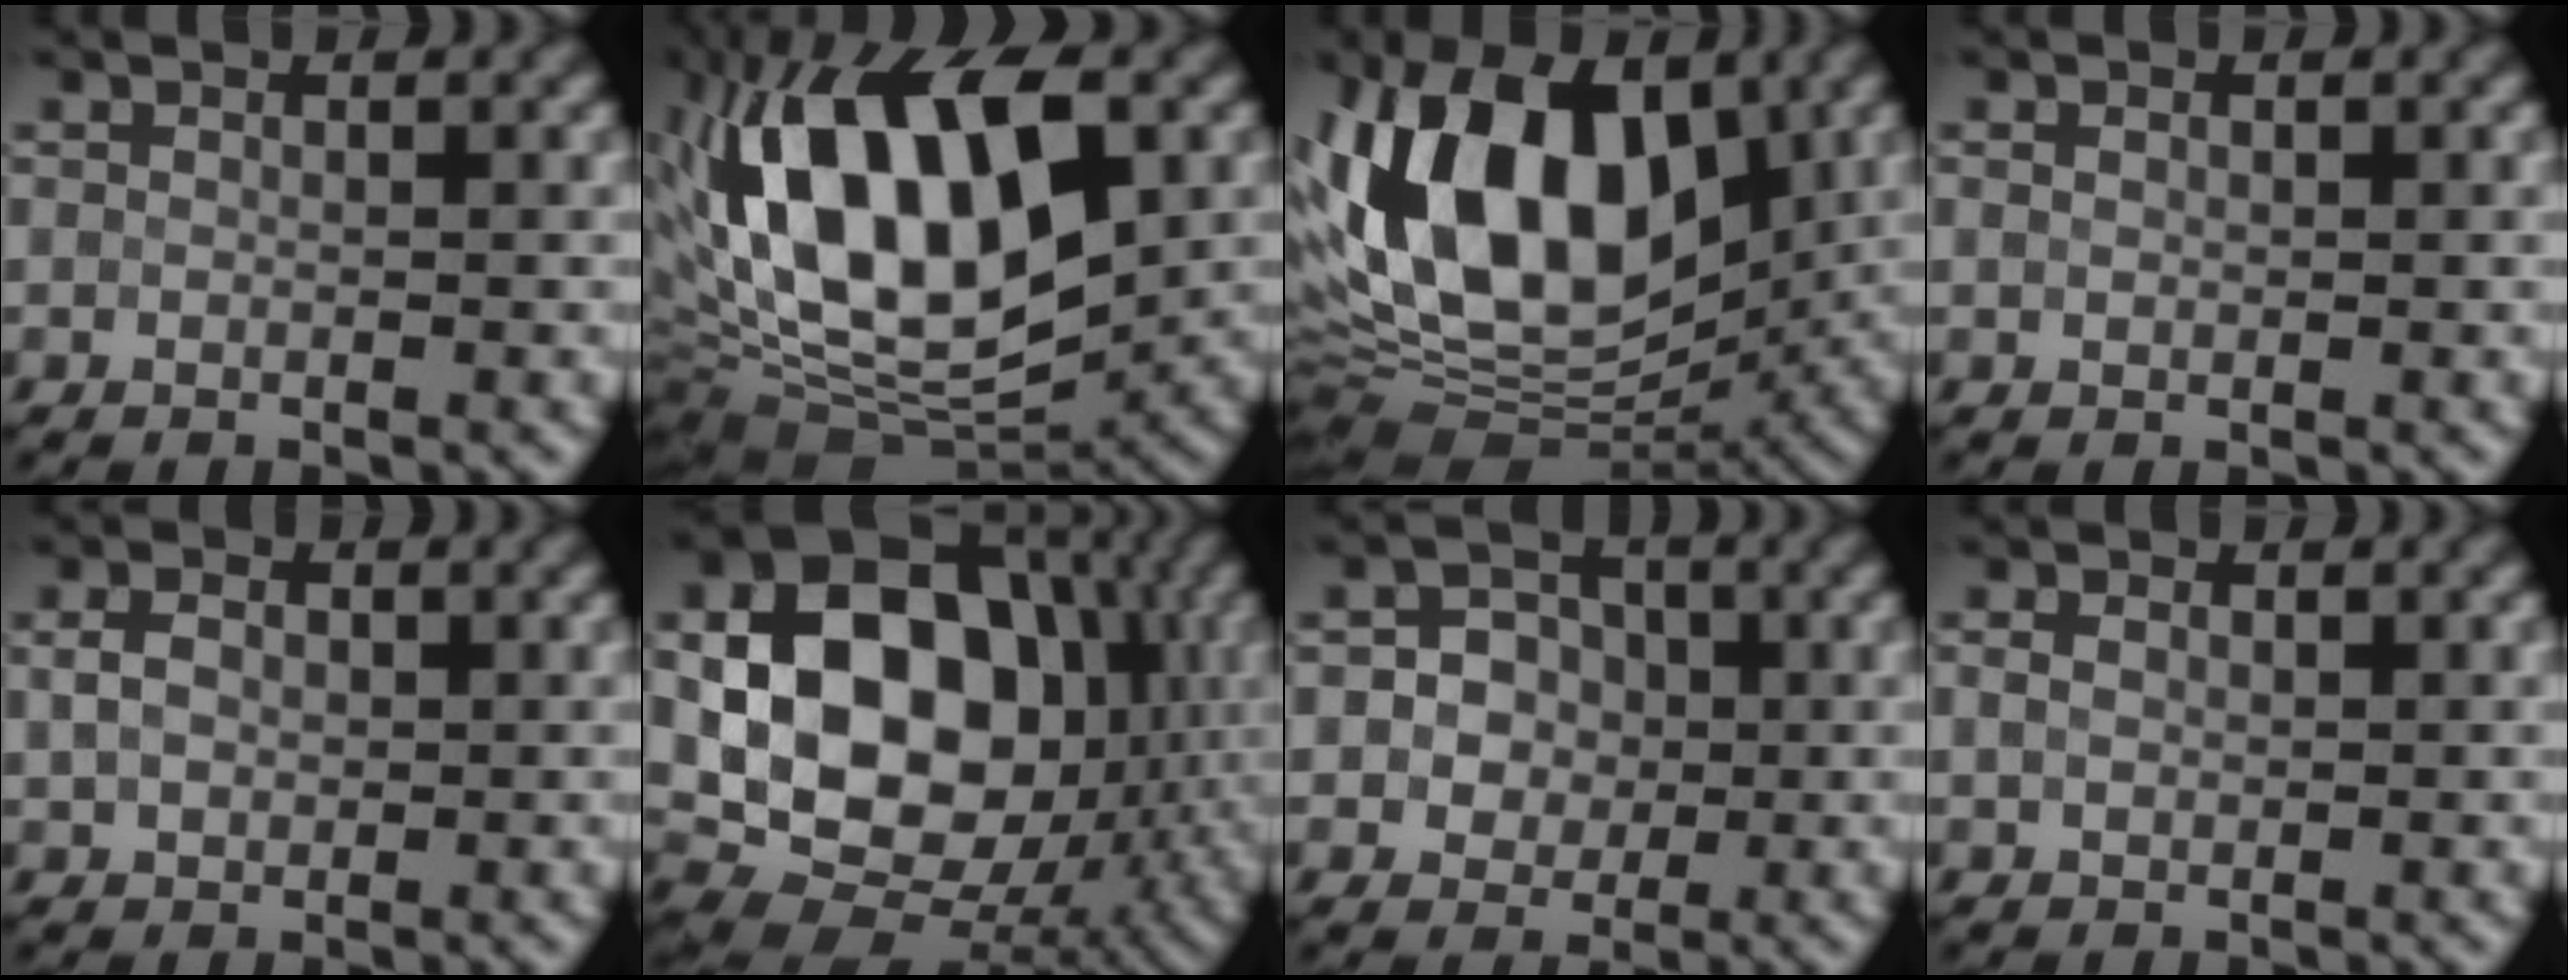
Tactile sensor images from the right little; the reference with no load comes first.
{"total": 15.4, "force": [2.4, 8.0, 12.9], "torque": [-0.225, 0.018, 0.033]}
{"total": 15.2, "force": [1.8, 9.2, 11.9], "torque": [-0.230, 0.014, 0.011]}
{"total": 0.6, "force": [0.3, 0.4, 0.3], "torque": [-0.008, 0.003, 0.001]}
{"total": 2.5, "force": [0.3, 1.8, 1.7], "torque": [-0.040, 0.009, 0.001]}
{"total": 17.1, "force": [1.4, 12.9, 11.1], "torque": [-0.191, -0.002, 0.034]}
{"total": 4.2, "force": [0.1, 3.8, 1.8], "torque": [-0.020, 0.013, -0.018]}
{"total": 1.4, "force": [0.2, 1.0, 0.9], "torque": [-0.020, 0.006, 0.000]}